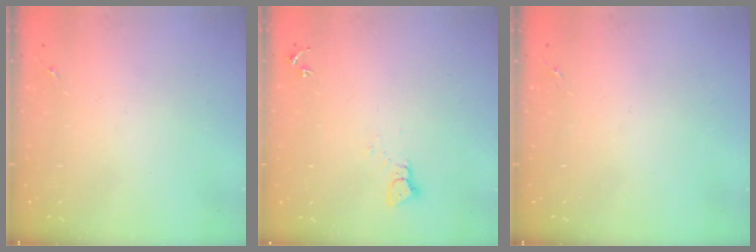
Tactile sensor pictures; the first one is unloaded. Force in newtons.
{"total": 2.2, "press": 2.2, "slide": 0.2}
{"total": 0.0}